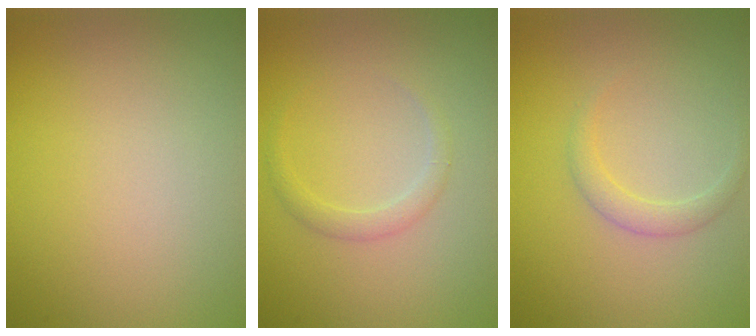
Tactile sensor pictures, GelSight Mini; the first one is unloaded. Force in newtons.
{"total": 1.3, "press": 1.3, "slide": 0.0}
{"total": 1.5, "press": 1.5, "slide": 0.0}